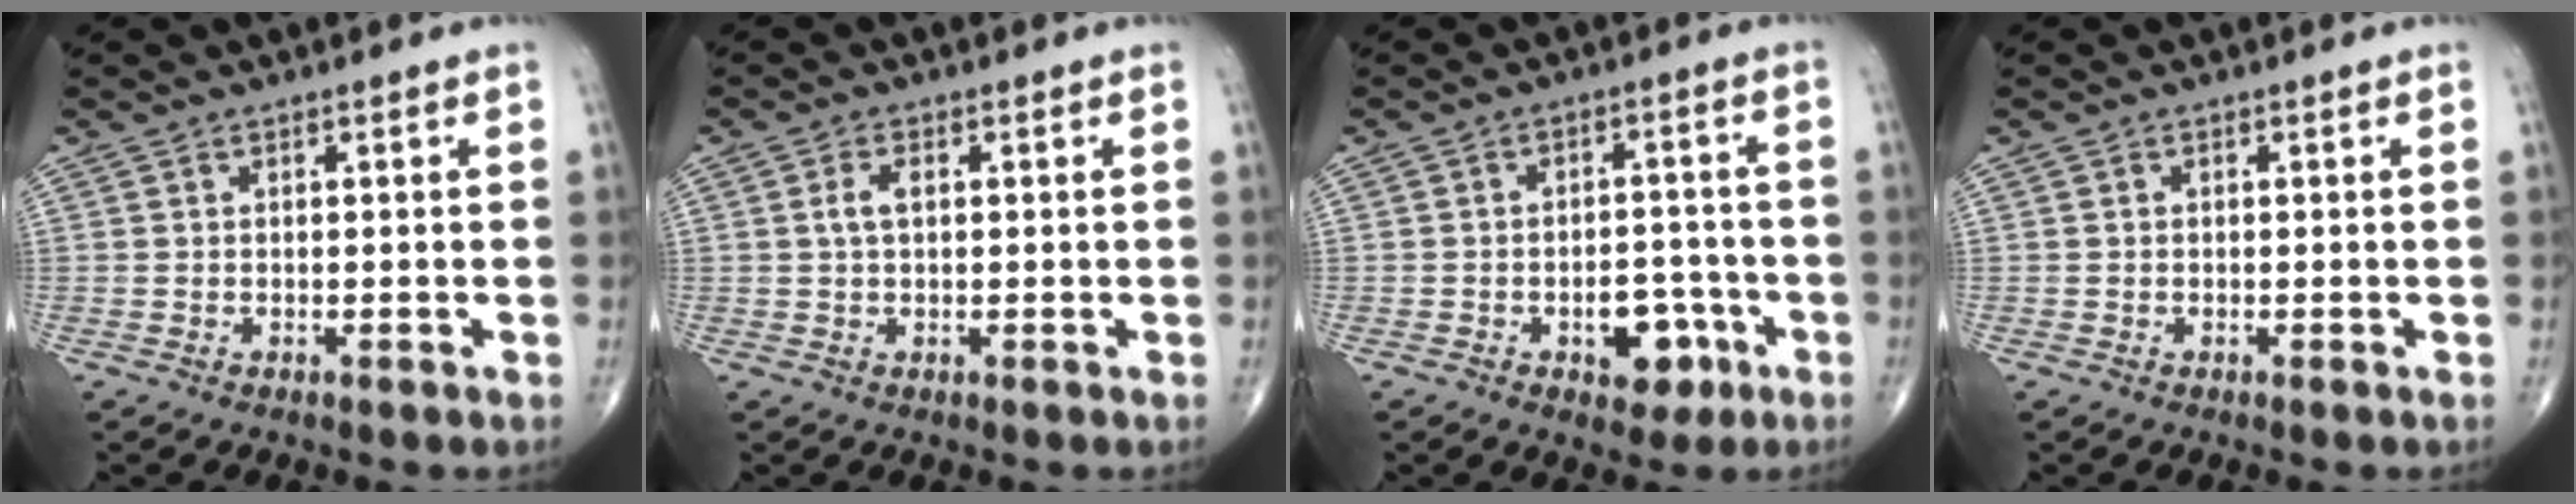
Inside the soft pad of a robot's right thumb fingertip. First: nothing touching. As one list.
[{"total": 2.7, "force": [0.5, 1.4, 2.3], "torque": [-0.051, 0.007, 0.009]}, {"total": 7.9, "force": [-3.3, 4.9, 5.2], "torque": [-0.039, 0.032, -0.038]}, {"total": 0.0}]